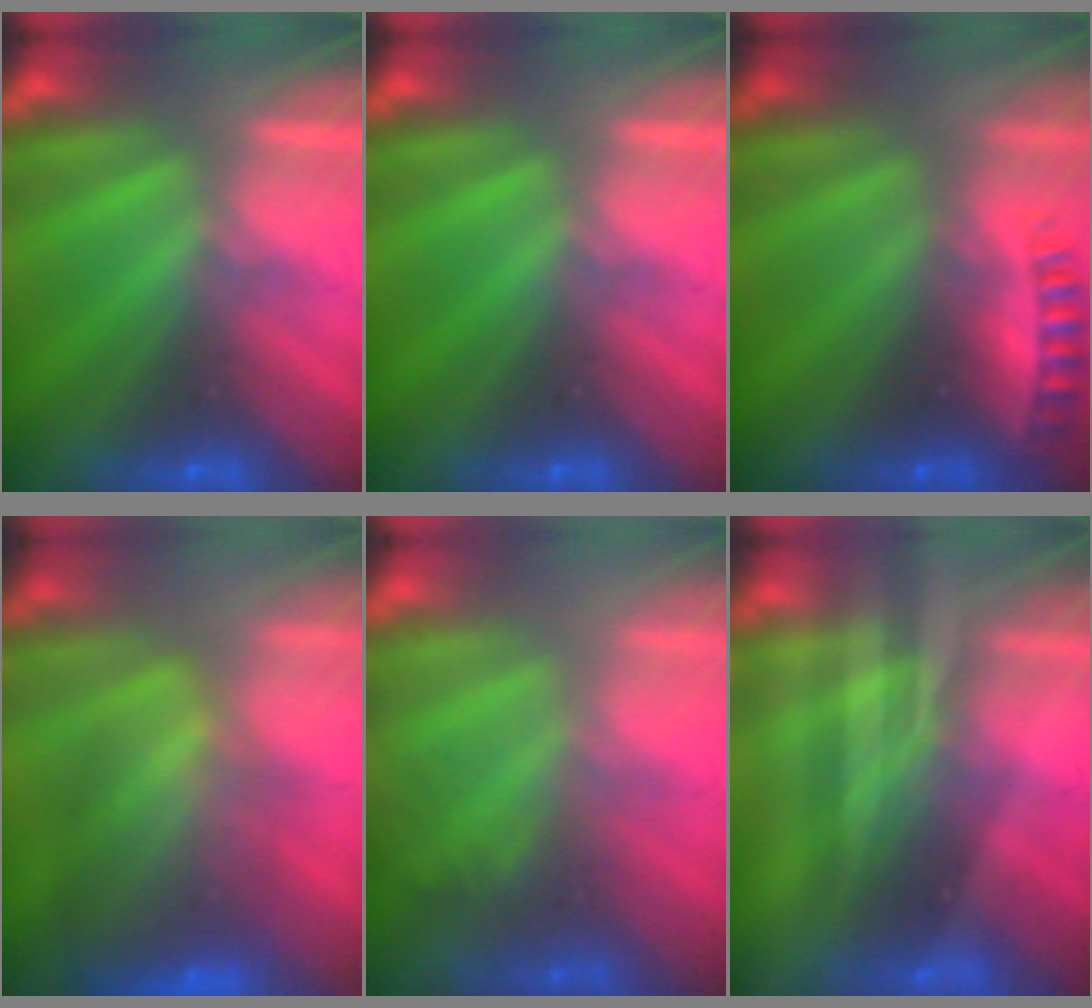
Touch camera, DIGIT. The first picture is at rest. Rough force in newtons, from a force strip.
{"total": 0.0}
{"total": 2.6}
{"total": 8.5}
{"total": 2.8}
{"total": 2.1}